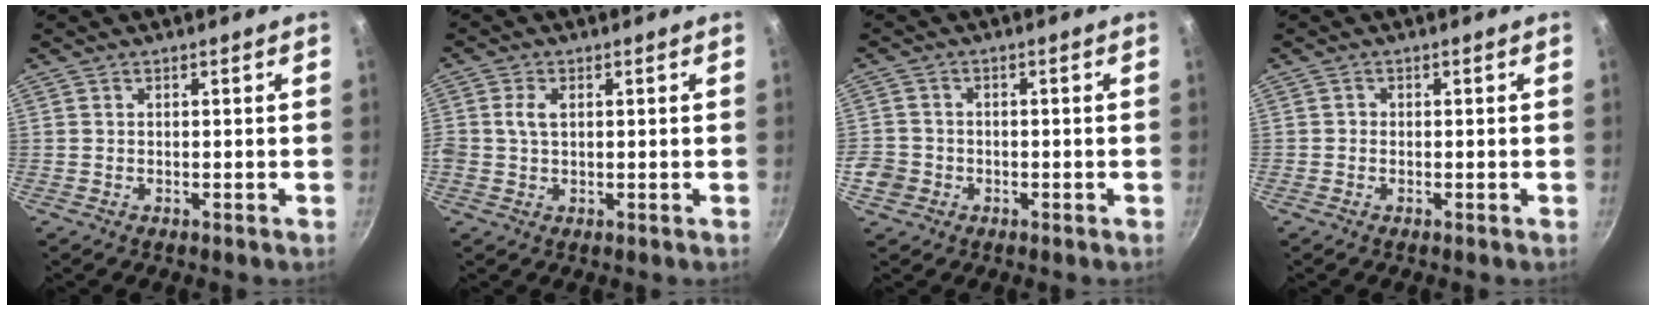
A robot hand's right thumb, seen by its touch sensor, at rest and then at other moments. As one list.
[{"total": 3.2, "force": [0.6, 2.2, 2.3], "torque": [-0.039, 0.006, 0.009]}, {"total": 5.5, "force": [-2.0, 4.8, 1.9], "torque": [-0.033, 0.023, -0.036]}, {"total": 0.8, "force": [-0.2, 0.7, 0.1], "torque": [0.001, 0.002, -0.008]}]